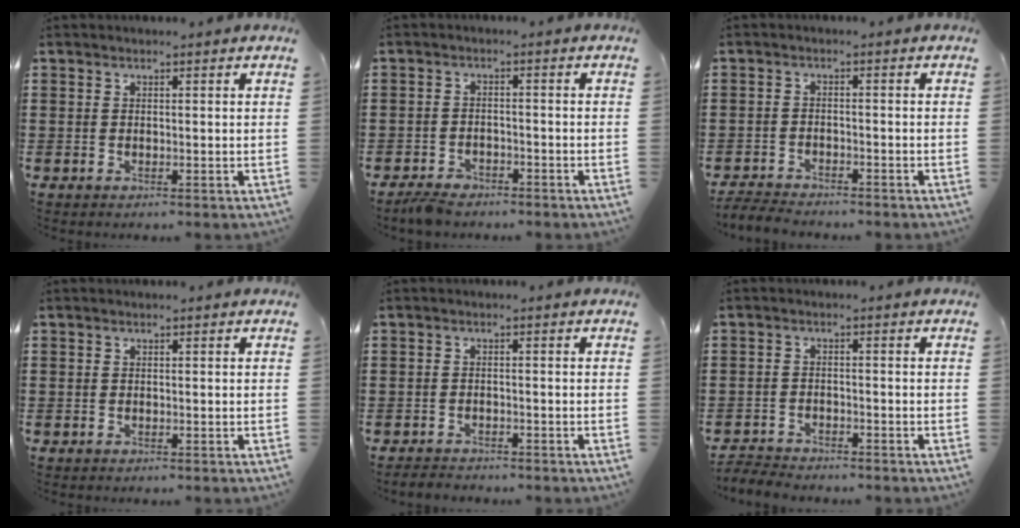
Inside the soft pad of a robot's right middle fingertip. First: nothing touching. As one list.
[{"total": 2.7, "force": [-2.5, 0.7, 0.4], "torque": [-0.012, 0.006, -0.053]}, {"total": 3.1, "force": [-3.0, 0.3, 0.2], "torque": [-0.016, -0.003, -0.067]}, {"total": 0.0}, {"total": 1.8, "force": [-1.7, 0.2, -0.1], "torque": [-0.006, -0.002, -0.039]}, {"total": 3.0, "force": [-3.0, 0.4, 0.0], "torque": [-0.006, -0.003, -0.064]}]